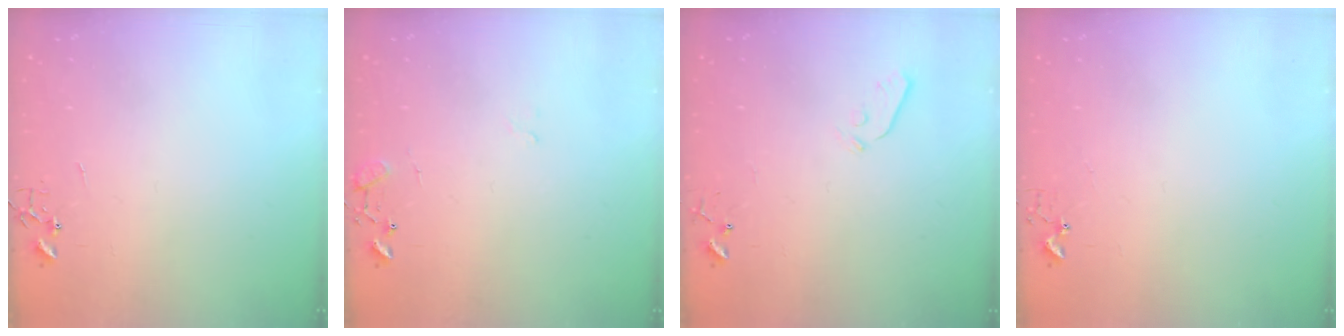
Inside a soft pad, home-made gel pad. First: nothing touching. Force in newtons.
{"total": 9.3, "press": 9.3, "slide": 0.7}
{"total": 3.7, "press": 3.6, "slide": 0.6}
{"total": 2.7, "press": 2.7, "slide": 0.2}